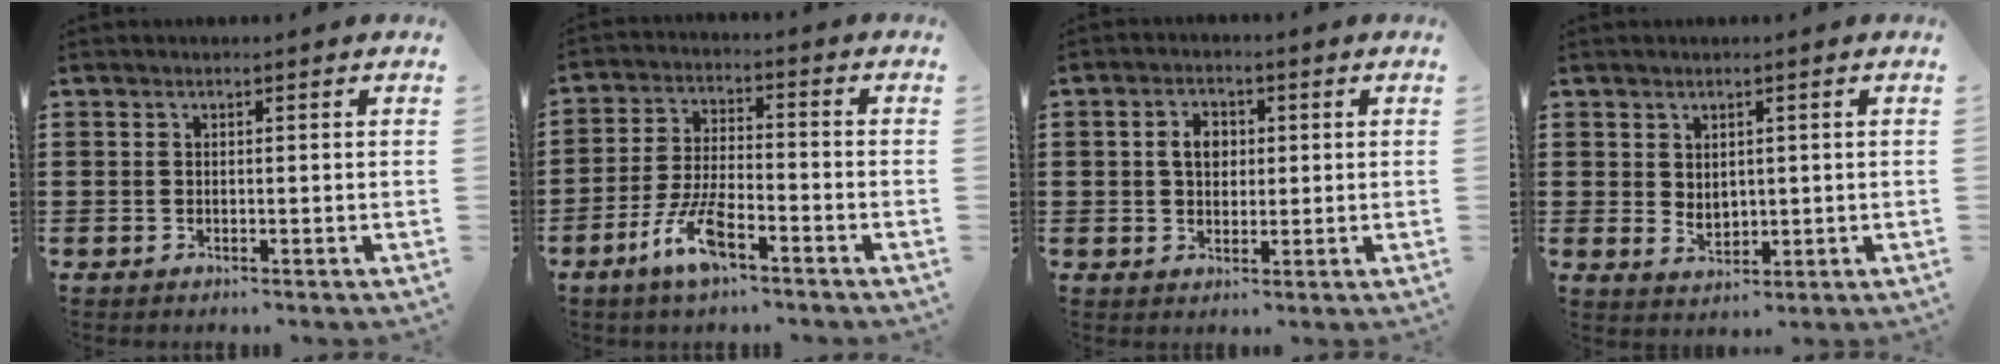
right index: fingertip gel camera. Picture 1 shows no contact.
{"total": 8.2, "force": [-4.8, 2.5, 6.2], "torque": [-0.143, -0.005, -0.090]}
{"total": 3.8, "force": [0.5, 2.8, 2.6], "torque": [-0.059, 0.013, 0.005]}
{"total": 2.4, "force": [1.3, 1.8, 1.0], "torque": [-0.024, 0.005, 0.025]}